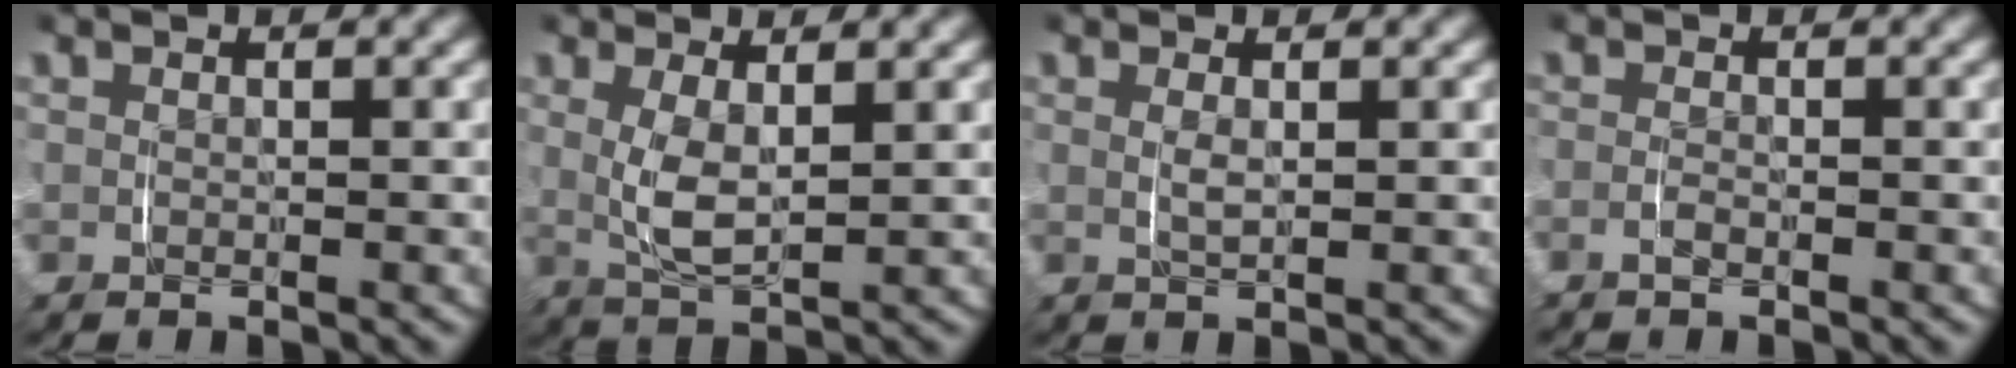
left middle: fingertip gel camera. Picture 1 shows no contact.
{"total": 3.7, "force": [0.5, 1.5, 3.4], "torque": [-0.075, -0.010, 0.013]}
{"total": 1.0, "force": [0.1, 0.0, 1.0], "torque": [-0.023, -0.003, 0.006]}
{"total": 1.2, "force": [-1.1, -0.2, 0.1], "torque": [-0.008, -0.003, -0.021]}